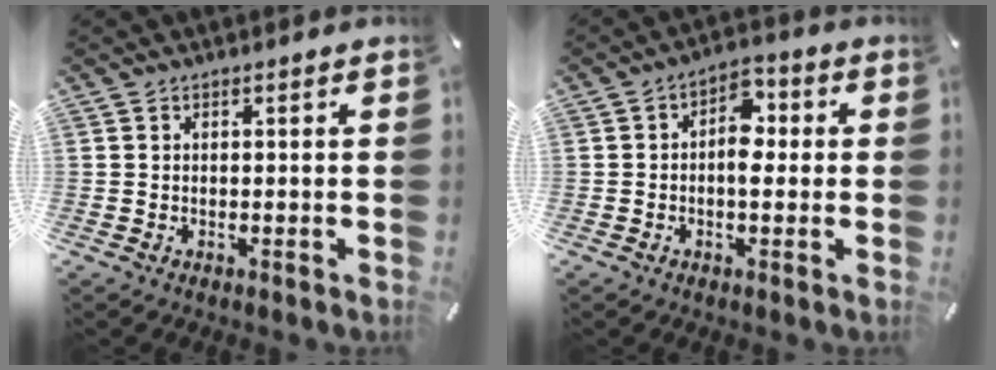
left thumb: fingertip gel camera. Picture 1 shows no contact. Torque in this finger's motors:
{"motor_torque": [0.21, 0.89, 0.36, 0.08, 0.16]}